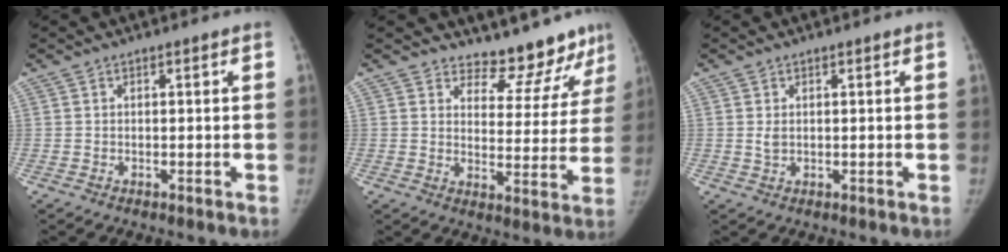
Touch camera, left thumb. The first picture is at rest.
{"total": 11.4, "force": [10.5, 4.1, 1.6], "torque": [0.027, -0.092, 0.128]}
{"total": 1.4, "force": [0.4, 0.8, 1.1], "torque": [-0.019, -0.004, 0.012]}